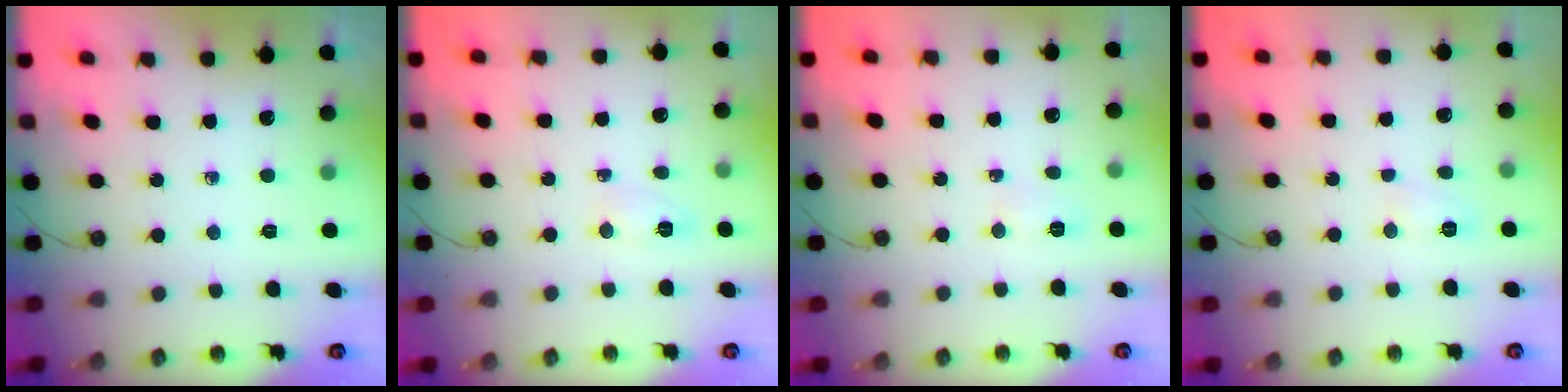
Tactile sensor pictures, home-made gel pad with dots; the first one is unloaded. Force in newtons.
{"total": 4.7, "press": 4.7, "slide": 0.7}
{"total": 3.3, "press": 3.2, "slide": 0.9}
{"total": 4.1, "press": 4.0, "slide": 0.5}